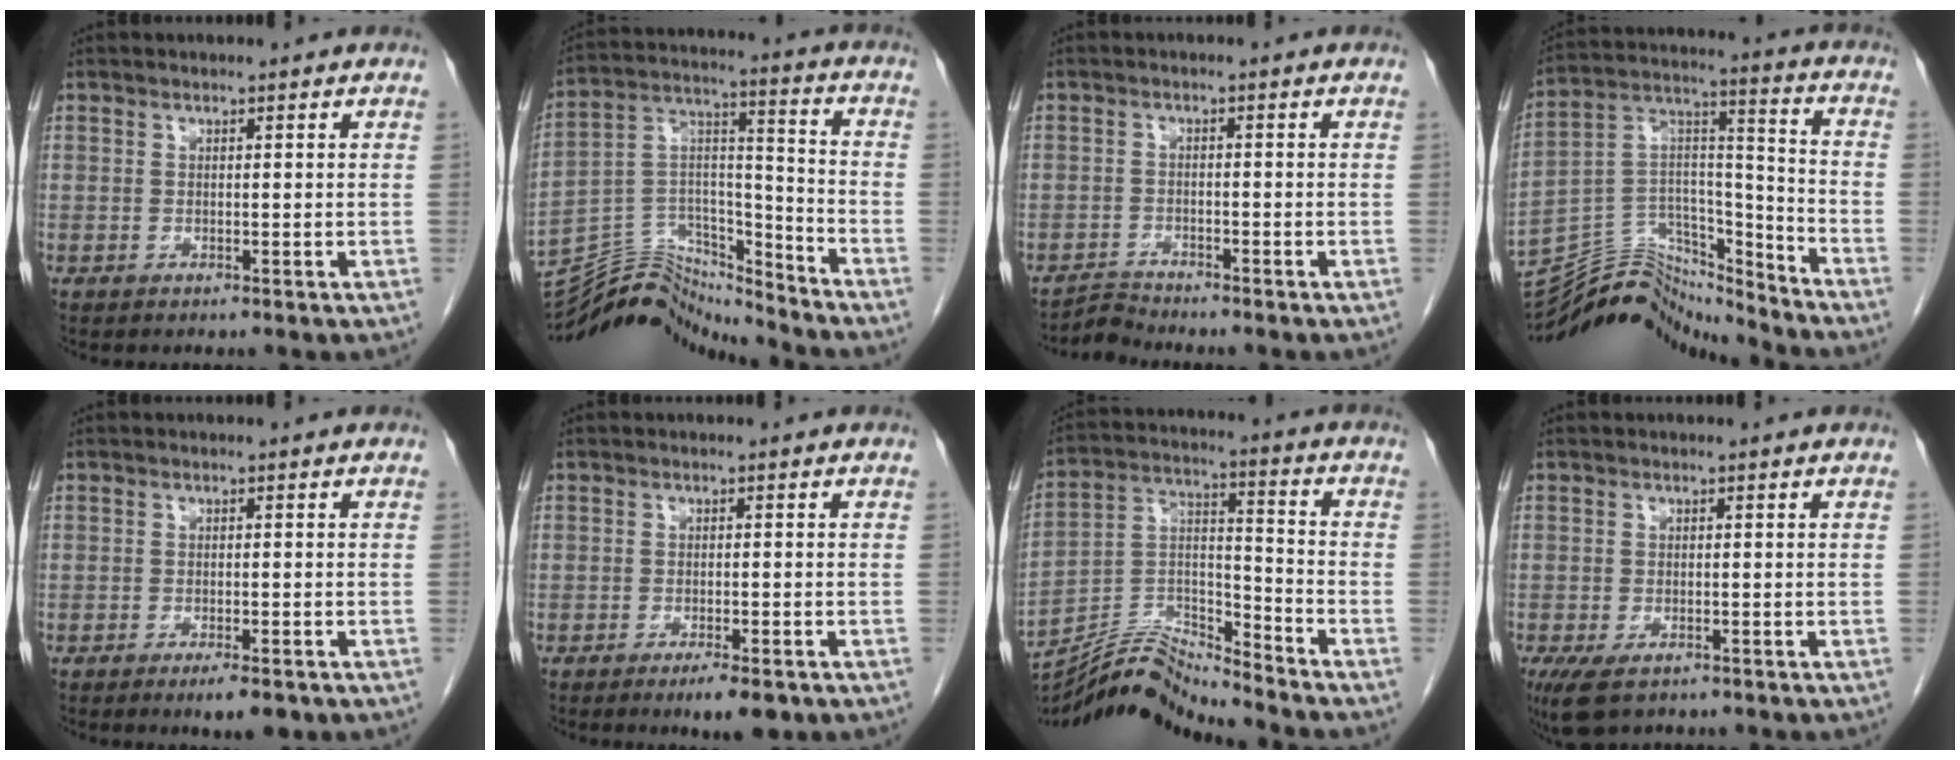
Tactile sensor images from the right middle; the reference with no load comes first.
{"total": 13.7, "force": [-13.6, 1.6, 0.5], "torque": [-0.012, 0.062, -0.243]}
{"total": 2.4, "force": [-2.2, -0.4, -0.9], "torque": [0.021, -0.015, -0.040]}
{"total": 15.3, "force": [-15.1, 2.6, 1.2], "torque": [-0.018, 0.070, -0.261]}
{"total": 3.5, "force": [-2.3, 0.7, 2.6], "torque": [-0.036, -0.006, -0.029]}
{"total": 4.2, "force": [-2.7, 0.8, 3.1], "torque": [-0.047, -0.008, -0.035]}
{"total": 12.3, "force": [-12.1, -1.2, 1.4], "torque": [-0.029, 0.040, -0.226]}
{"total": 5.4, "force": [-3.6, 2.4, 3.2], "torque": [-0.063, -0.011, -0.059]}